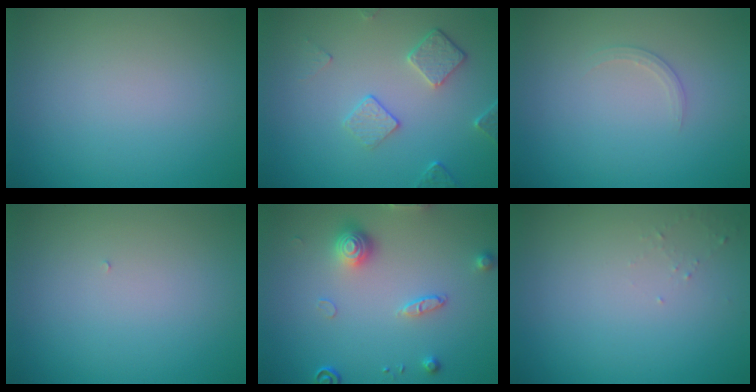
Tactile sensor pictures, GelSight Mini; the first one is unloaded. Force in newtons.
{"total": 2.7, "press": 2.0, "slide": 1.7}
{"total": 1.0, "press": 1.0, "slide": 0.0}
{"total": 0.0}
{"total": 3.0, "press": 2.8, "slide": 1.1}
{"total": 0.7, "press": 0.6, "slide": 0.2}